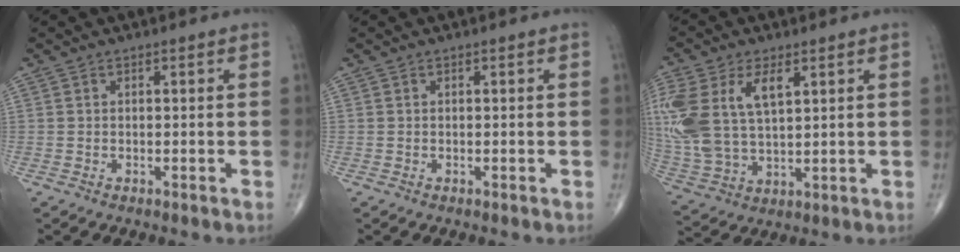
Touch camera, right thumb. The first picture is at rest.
{"total": 0.0}
{"total": 18.5, "force": [5.5, 10.3, 14.4], "torque": [-0.336, -0.004, 0.112]}